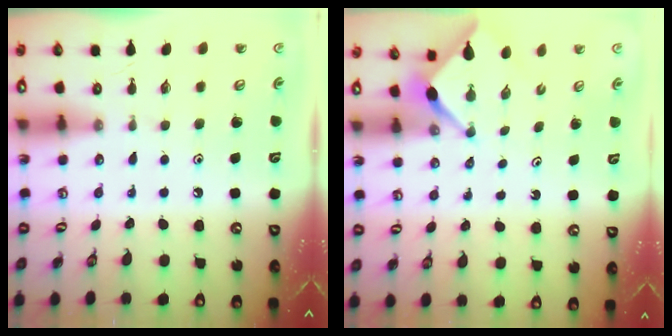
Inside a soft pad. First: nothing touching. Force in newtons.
{"total": 2.5, "press": 2.5, "slide": 0.3}